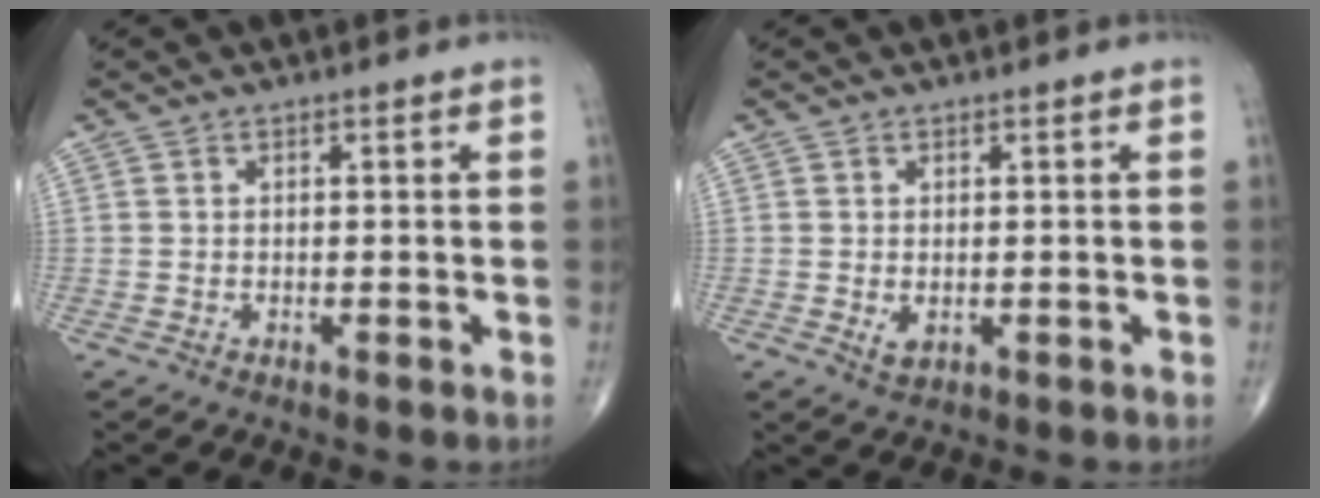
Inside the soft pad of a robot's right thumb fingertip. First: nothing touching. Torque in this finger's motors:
{"motor_torque": [-0.24, 0.09, -0.14, -0.08, 0.05]}